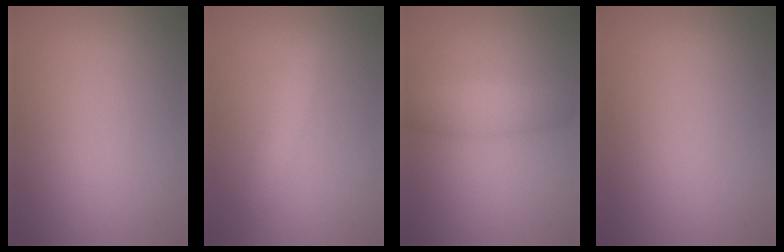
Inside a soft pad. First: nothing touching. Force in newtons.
{"total": 1.8, "press": 1.8, "slide": 0.0}
{"total": 2.4, "press": 2.4, "slide": 0.1}
{"total": 0.0}